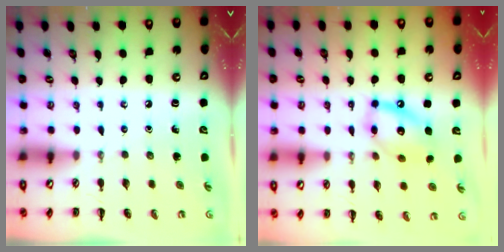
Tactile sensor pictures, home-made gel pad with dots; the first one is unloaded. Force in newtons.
{"total": 13.8, "press": 13.7, "slide": 1.9}